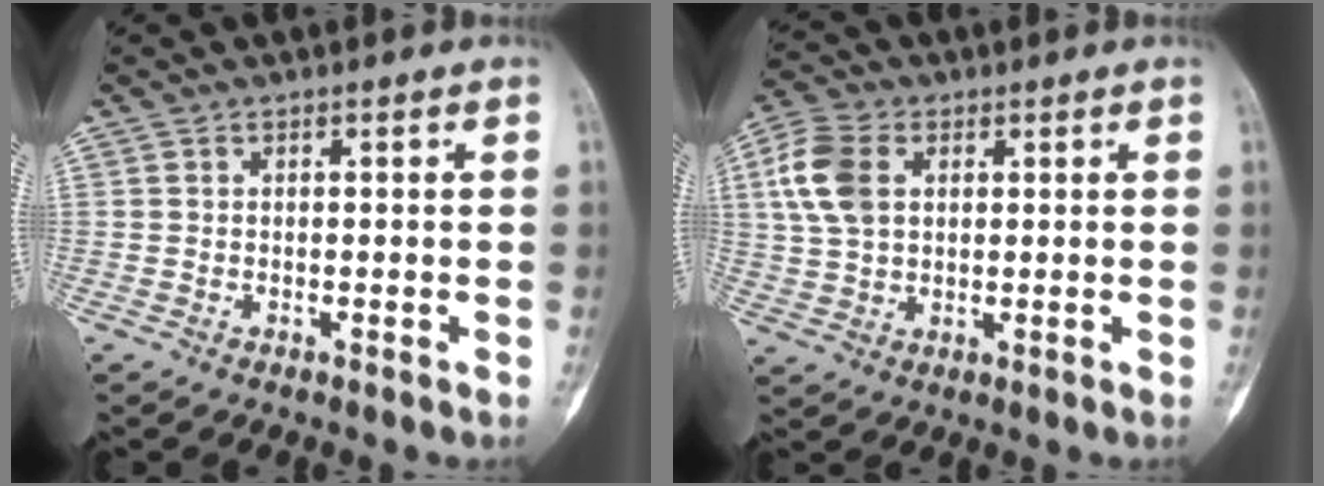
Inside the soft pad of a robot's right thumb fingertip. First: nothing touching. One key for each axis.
{"total": 9.9, "fx": 2.6, "fy": 6.6, "fz": 6.9, "tx": -0.146, "ty": 0.009, "tz": 0.050}